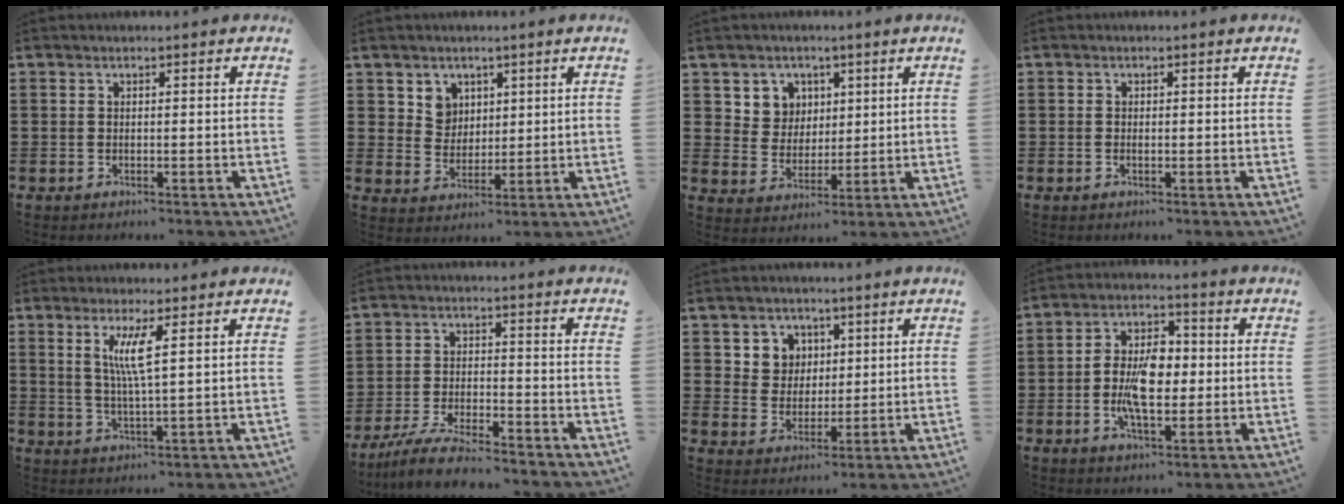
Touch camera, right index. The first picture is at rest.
{"total": 4.6, "force": [2.4, 3.8, 0.7], "torque": [-0.026, 0.011, 0.044]}
{"total": 5.6, "force": [2.6, 4.9, 0.7], "torque": [-0.036, 0.008, 0.047]}
{"total": 0.7, "force": [-0.1, 0.3, 0.6], "torque": [-0.013, -0.002, -0.002]}
{"total": 5.1, "force": [1.8, 0.0, 4.8], "torque": [-0.099, -0.003, 0.026]}
{"total": 5.9, "force": [-5.5, 0.3, 2.1], "torque": [-0.054, -0.007, -0.108]}
{"total": 5.2, "force": [2.1, 4.7, 0.8], "torque": [-0.042, 0.014, 0.038]}
{"total": 8.0, "force": [-1.0, 4.2, 6.7], "torque": [-0.144, 0.007, -0.022]}